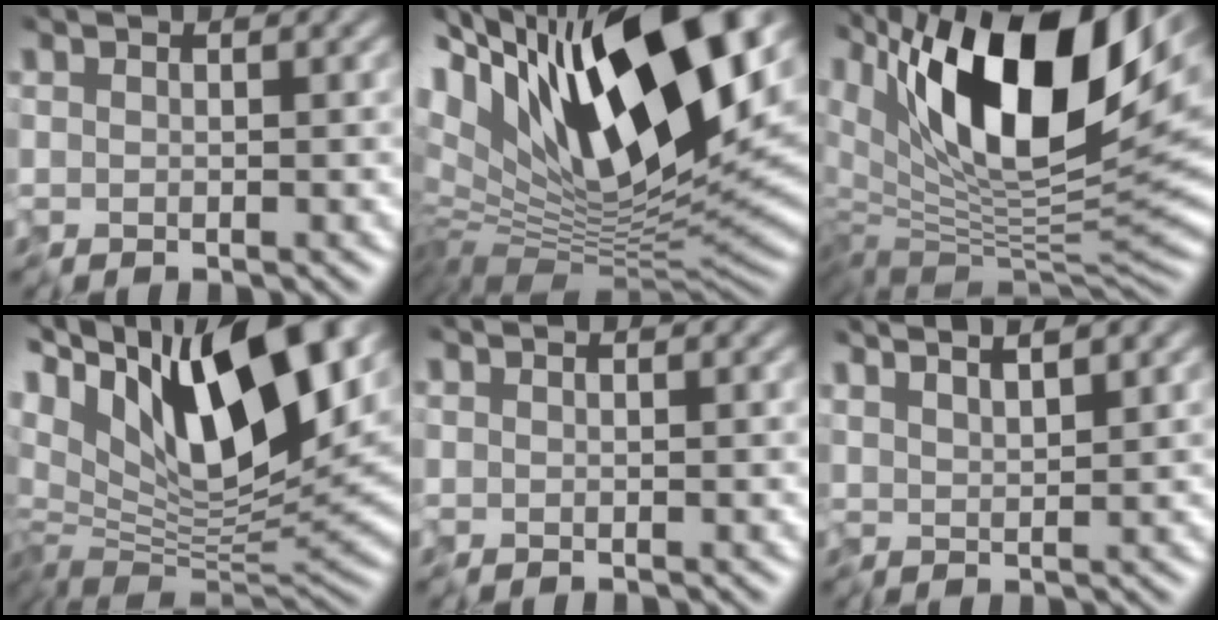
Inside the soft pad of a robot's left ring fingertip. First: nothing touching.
{"total": 16.9, "force": [4.5, 7.7, 14.3], "torque": [-0.243, -0.002, 0.064]}
{"total": 16.8, "force": [5.2, 7.7, 14.0], "torque": [-0.244, 0.002, 0.076]}
{"total": 15.5, "force": [3.4, 7.2, 13.2], "torque": [-0.226, 0.009, 0.031]}
{"total": 0.0}
{"total": 3.9, "force": [2.9, 0.9, 2.4], "torque": [-0.037, 0.011, 0.030]}